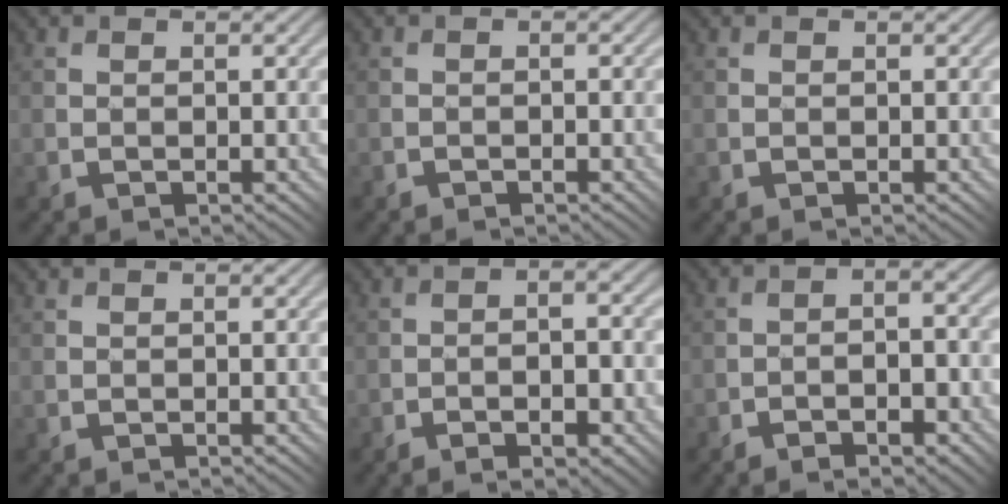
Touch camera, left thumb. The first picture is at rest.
{"total": 0.6, "force": [-0.6, 0.1, 0.2], "torque": [0.000, 0.009, -0.010]}
{"total": 0.0}
{"total": 0.0}
{"total": 7.1, "force": [-3.3, 2.3, 5.9], "torque": [-0.085, -0.001, -0.041]}
{"total": 7.1, "force": [-3.9, 2.3, 5.5], "torque": [-0.083, 0.000, -0.056]}